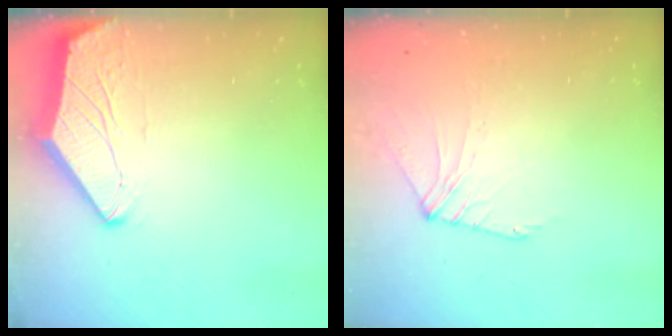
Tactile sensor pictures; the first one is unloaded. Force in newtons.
{"total": 4.6, "press": 4.6, "slide": 0.6}